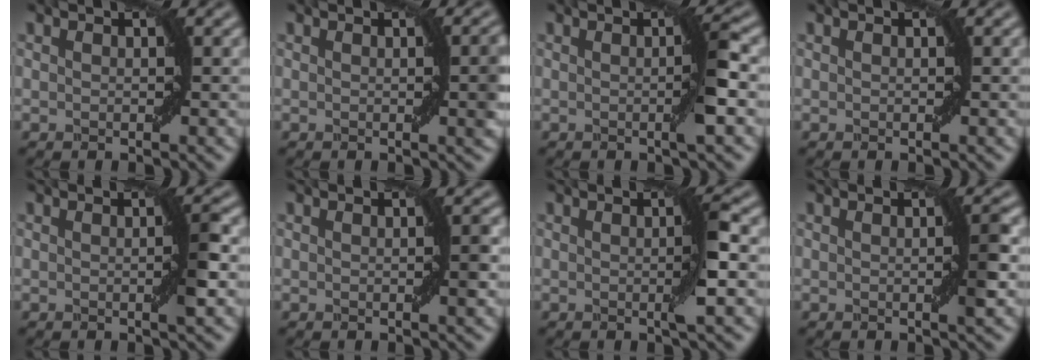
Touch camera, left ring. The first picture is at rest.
{"total": 2.0, "force": [0.1, 0.2, 2.0], "torque": [-0.020, 0.002, -0.001]}
{"total": 2.4, "force": [-0.1, 0.2, 2.4], "torque": [-0.038, -0.004, -0.006]}
{"total": 0.0}
{"total": 1.8, "force": [-0.1, 0.1, 1.8], "torque": [-0.029, -0.001, -0.003]}
{"total": 0.8, "force": [0.0, -0.1, 0.8], "torque": [-0.010, 0.002, -0.001]}
{"total": 2.5, "force": [-0.1, 0.2, 2.5], "torque": [-0.041, -0.003, -0.004]}
{"total": 1.8, "force": [0.0, 0.1, 1.8], "torque": [-0.027, 0.001, -0.002]}